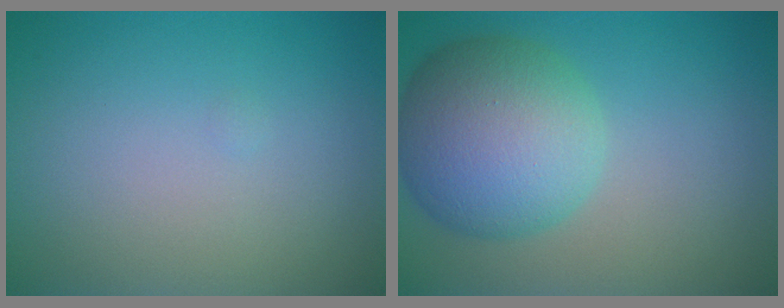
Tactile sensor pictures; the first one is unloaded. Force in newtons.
{"total": 8.8, "press": 8.8, "slide": 0.3}